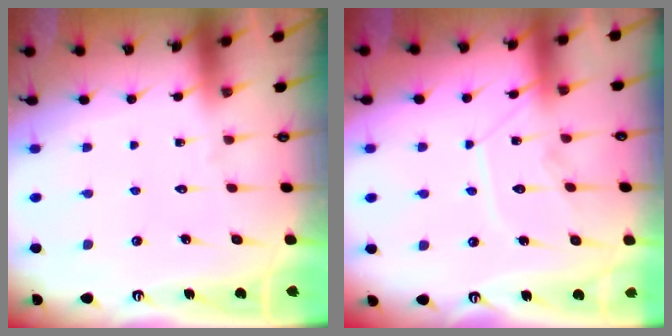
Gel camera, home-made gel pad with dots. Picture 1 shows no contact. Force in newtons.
{"total": 9.8, "press": 9.8, "slide": 0.4}